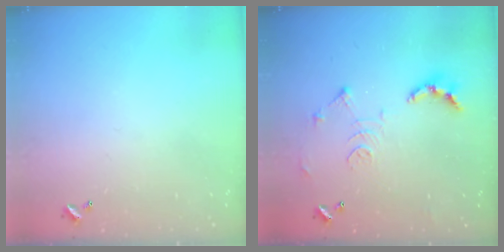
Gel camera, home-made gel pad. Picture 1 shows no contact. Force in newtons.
{"total": 12.0, "press": 11.9, "slide": 1.3}